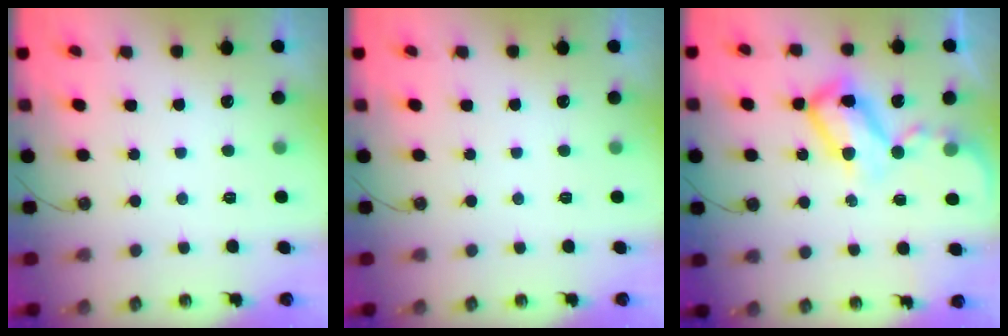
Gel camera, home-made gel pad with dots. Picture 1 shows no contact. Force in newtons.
{"total": 0.0}
{"total": 12.6, "press": 12.5, "slide": 1.2}